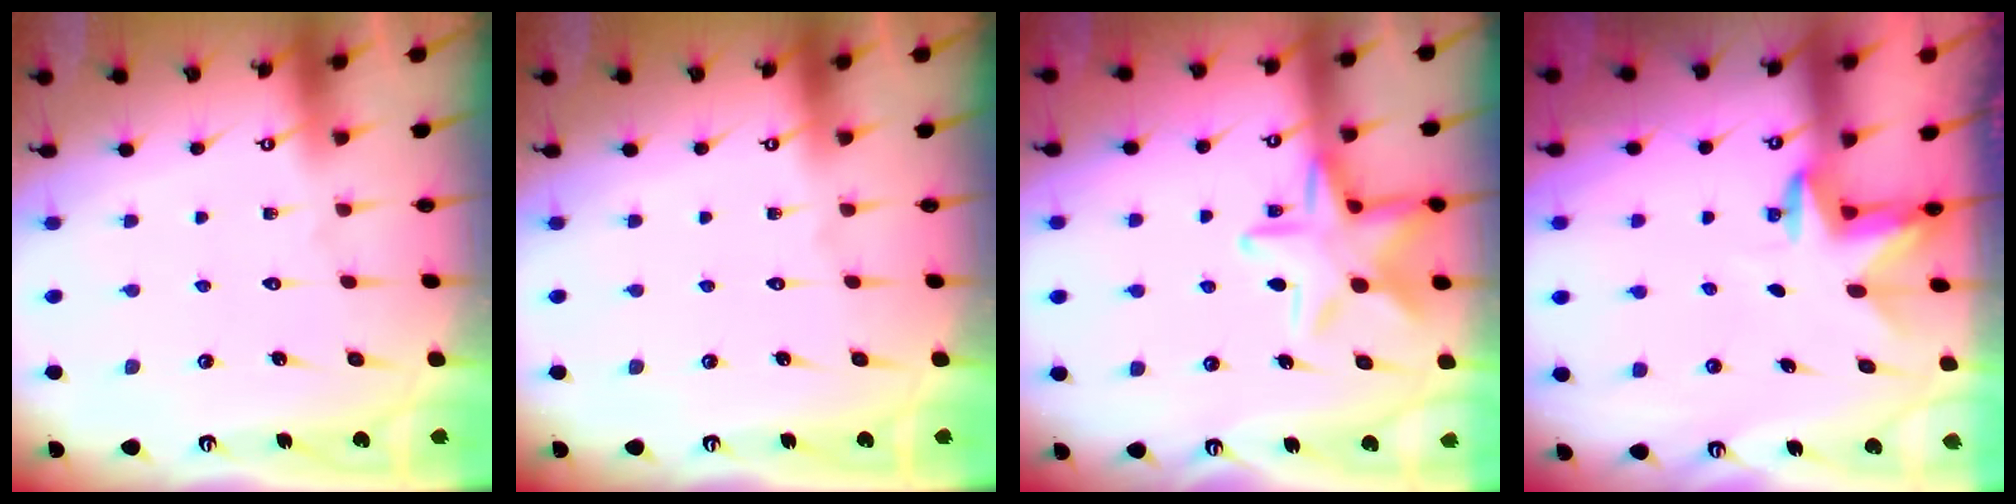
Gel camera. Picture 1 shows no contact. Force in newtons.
{"total": 0.0}
{"total": 14.6, "press": 14.5, "slide": 1.1}
{"total": 2.9, "press": 2.9, "slide": 0.5}